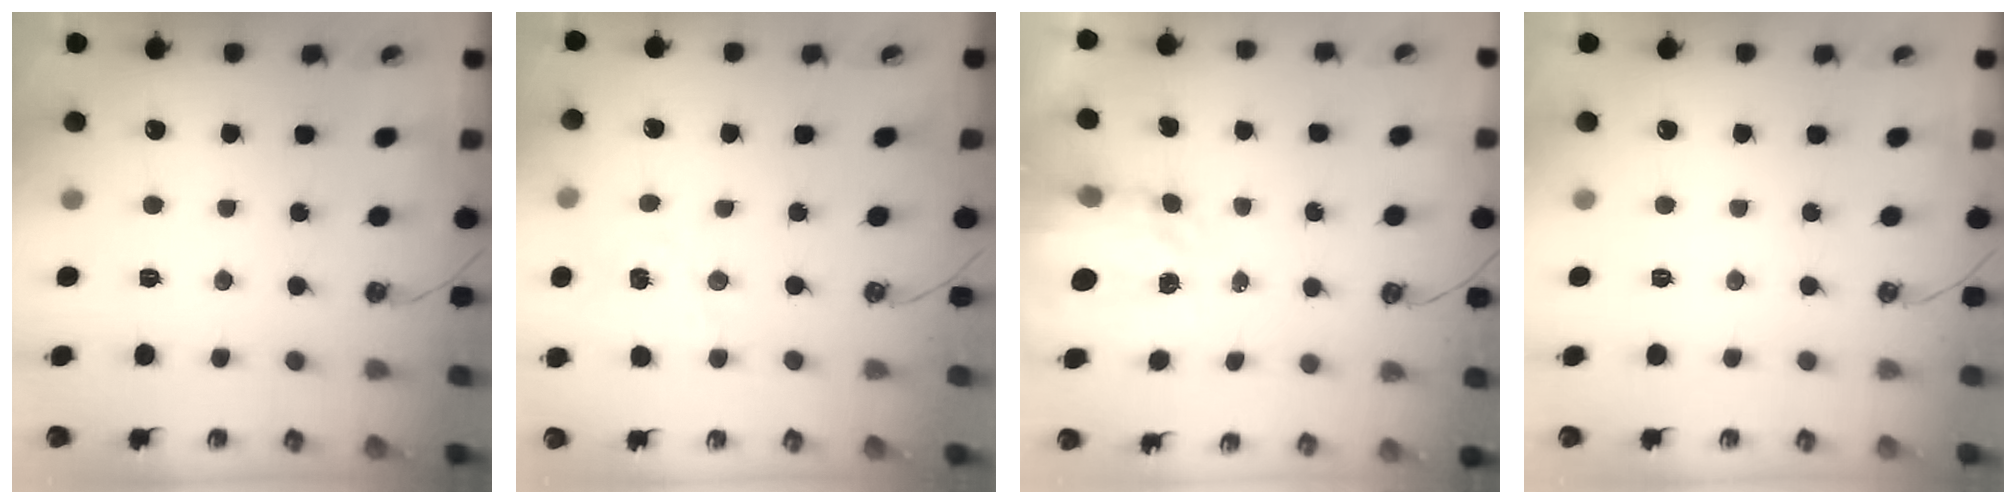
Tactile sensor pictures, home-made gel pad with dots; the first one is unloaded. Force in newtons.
{"total": 2.5, "press": 2.5, "slide": 0.3}
{"total": 3.7, "press": 3.7, "slide": 0.4}
{"total": 0.0}